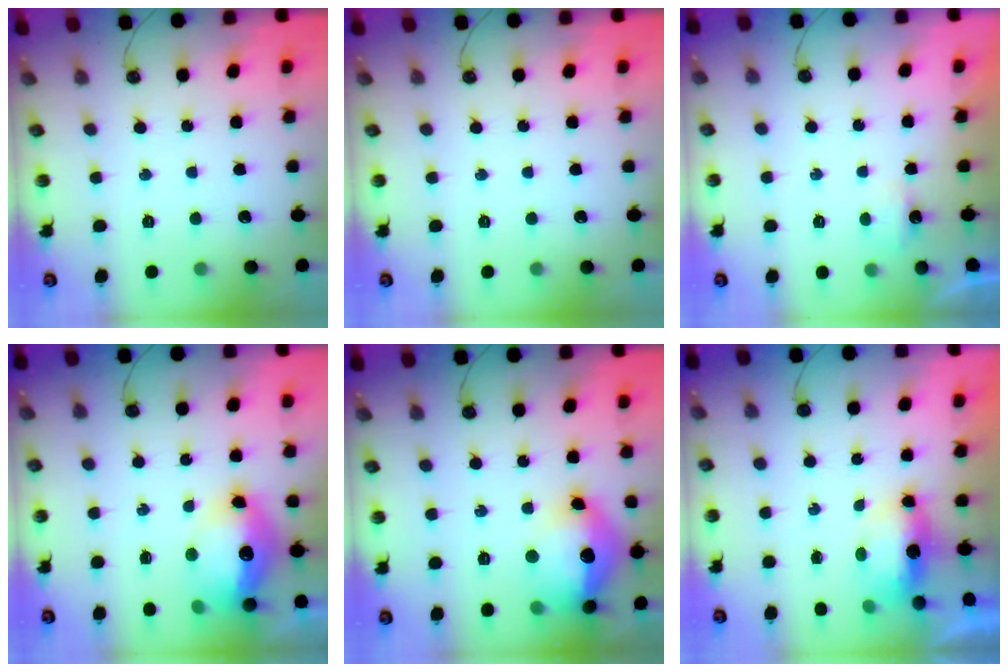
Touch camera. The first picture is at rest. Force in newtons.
{"total": 0.0}
{"total": 3.0, "press": 2.9, "slide": 0.5}
{"total": 14.4, "press": 14.3, "slide": 1.3}
{"total": 17.5, "press": 17.4, "slide": 1.6}
{"total": 6.1, "press": 6.0, "slide": 1.0}